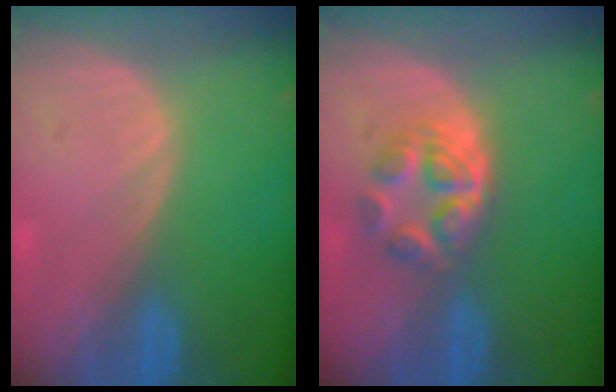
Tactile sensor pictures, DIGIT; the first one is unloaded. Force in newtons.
{"total": 6.0, "press": 5.2, "slide": 2.9}